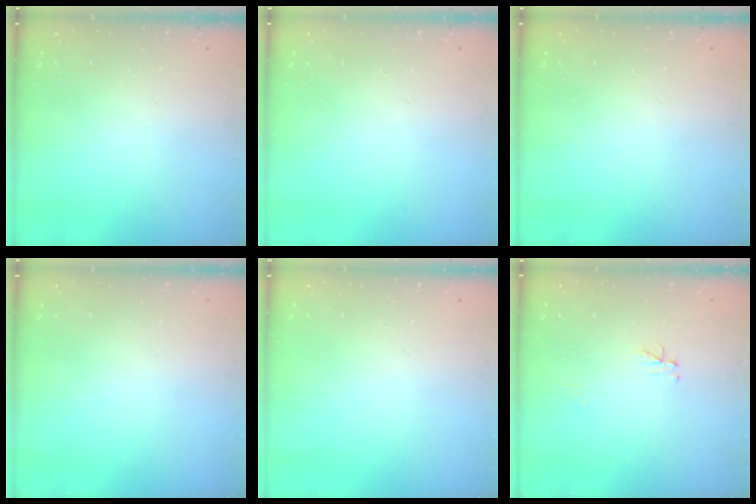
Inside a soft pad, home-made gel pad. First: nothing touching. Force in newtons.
{"total": 0.0}
{"total": 0.0}
{"total": 0.0}
{"total": 0.0}
{"total": 3.0, "press": 3.0, "slide": 0.4}